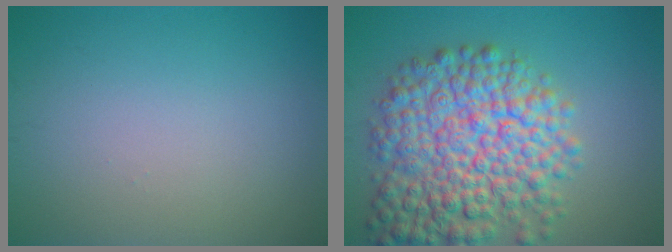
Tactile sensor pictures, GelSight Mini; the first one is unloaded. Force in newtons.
{"total": 10.3, "press": 10.3, "slide": 0.4}